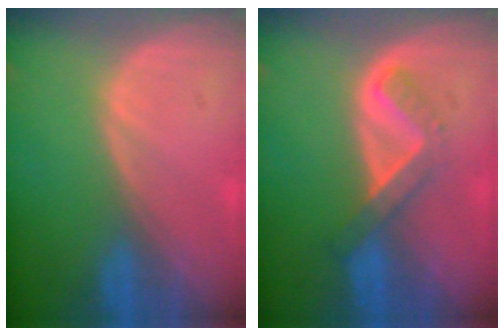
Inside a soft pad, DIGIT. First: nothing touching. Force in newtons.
{"total": 5.2, "press": 4.6, "slide": 2.6}